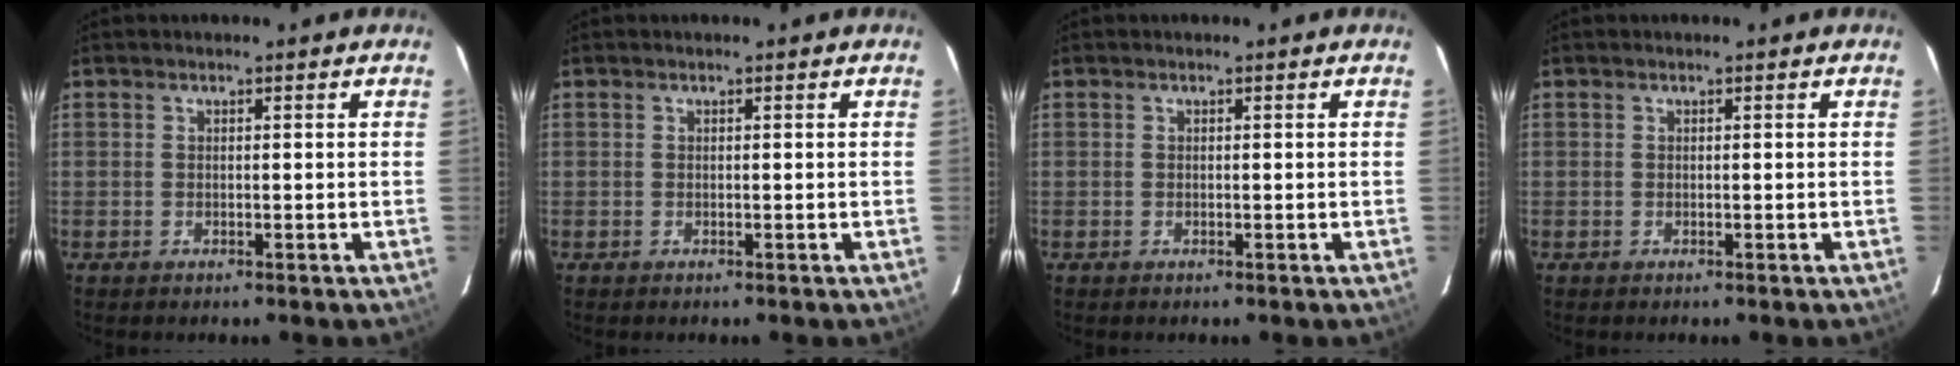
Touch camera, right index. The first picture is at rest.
{"total": 0.0}
{"total": 0.0}
{"total": 0.0}